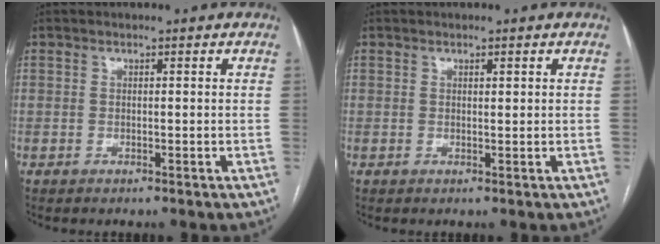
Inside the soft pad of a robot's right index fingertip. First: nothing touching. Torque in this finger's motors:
{"motor_torque": [-0.15, 0.30, -0.09, 0.00]}